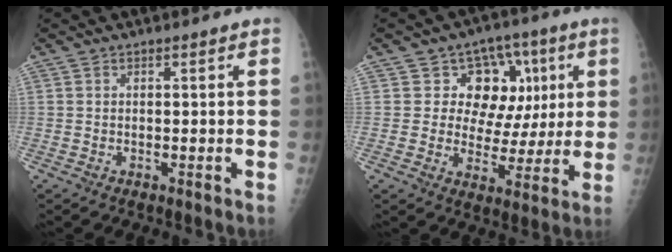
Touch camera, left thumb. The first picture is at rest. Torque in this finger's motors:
{"motor_torque": [0.07, 0.24, 0.36, -0.18, 0.05]}